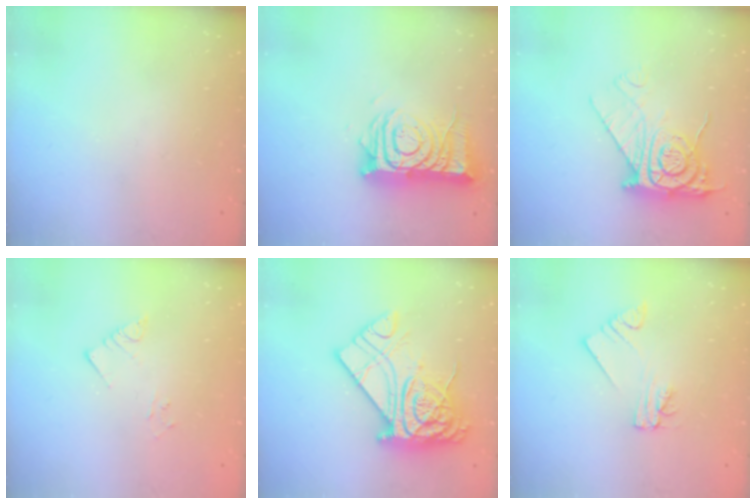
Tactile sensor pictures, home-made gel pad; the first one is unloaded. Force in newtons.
{"total": 14.2, "press": 14.1, "slide": 1.2}
{"total": 12.3, "press": 12.3, "slide": 1.2}
{"total": 3.9, "press": 3.9, "slide": 0.2}
{"total": 22.9, "press": 22.8, "slide": 2.0}
{"total": 2.2, "press": 2.2, "slide": 0.1}